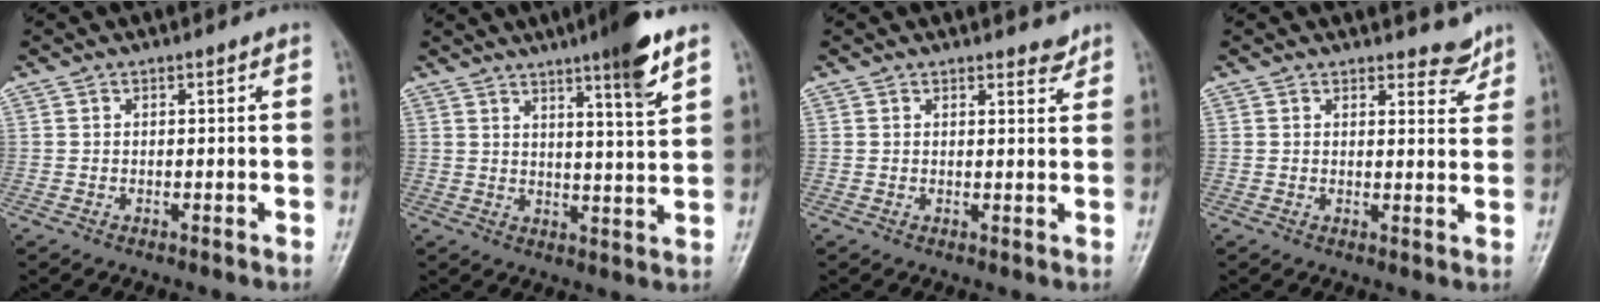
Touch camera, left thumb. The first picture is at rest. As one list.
[{"total": 9.1, "force": [5.7, 0.6, 7.0], "torque": [-0.098, -0.033, 0.083]}, {"total": 1.9, "force": [1.7, 0.6, 0.4], "torque": [0.006, -0.014, 0.021]}, {"total": 3.6, "force": [3.2, 1.5, 0.8], "torque": [0.007, -0.028, 0.037]}]